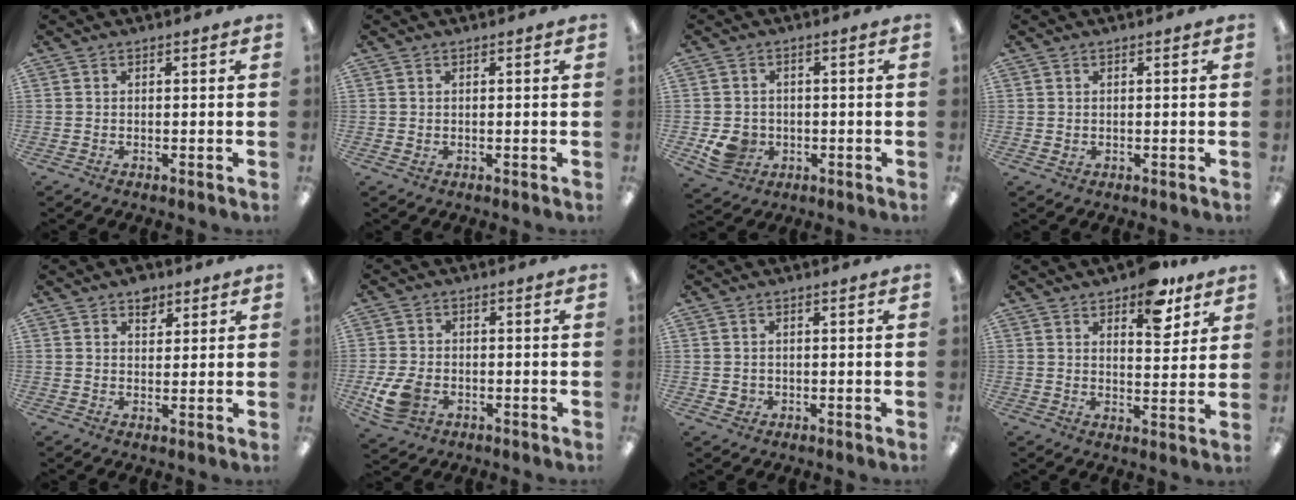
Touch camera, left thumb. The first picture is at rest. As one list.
[{"total": 0.5, "force": [0.3, 0.4, 0.2], "torque": [0.005, 0.000, 0.003]}, {"total": 6.3, "force": [-1.5, 5.5, 2.6], "torque": [-0.035, 0.006, -0.025]}, {"total": 0.7, "force": [0.3, 0.6, 0.2], "torque": [0.003, 0.000, 0.003]}, {"total": 4.4, "force": [3.0, 2.8, 1.8], "torque": [-0.009, -0.012, 0.049]}, {"total": 8.2, "force": [-2.4, 5.7, 5.4], "torque": [-0.121, 0.004, -0.041]}, {"total": 1.7, "force": [0.0, 1.7, 0.5], "torque": [-0.012, 0.004, -0.001]}, {"total": 10.2, "force": [6.9, 4.8, 5.7], "torque": [-0.058, -0.035, 0.114]}]